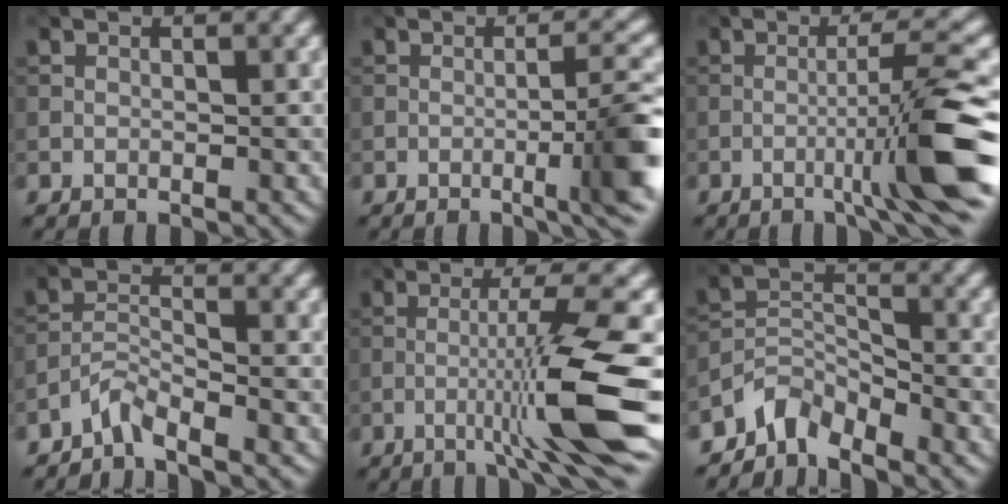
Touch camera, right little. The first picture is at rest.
{"total": 5.6, "force": [-1.3, 0.8, 5.4], "torque": [-0.075, 0.006, -0.024]}
{"total": 7.4, "force": [-2.3, 0.0, 7.0], "torque": [-0.106, 0.015, -0.047]}
{"total": 2.5, "force": [-2.3, 0.2, 1.0], "torque": [-0.021, 0.003, -0.055]}
{"total": 8.5, "force": [-2.6, 0.0, 8.1], "torque": [-0.133, 0.013, -0.045]}
{"total": 3.5, "force": [-3.2, 1.0, 0.7], "torque": [-0.009, 0.005, -0.076]}